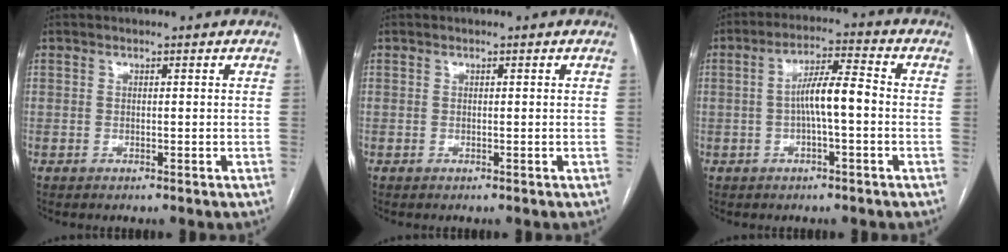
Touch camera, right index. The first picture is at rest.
{"total": 0.0}
{"total": 6.9, "force": [-0.7, 0.9, 6.8], "torque": [-0.123, 0.018, -0.014]}